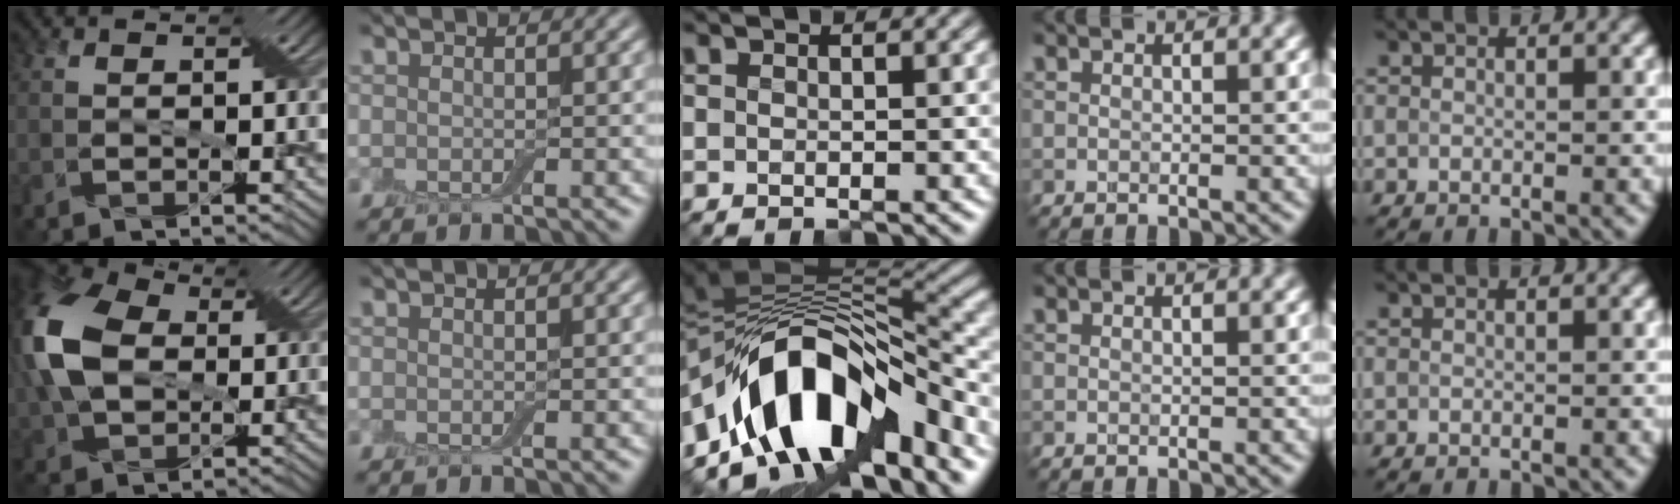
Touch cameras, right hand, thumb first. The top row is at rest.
{"thumb": {"total": 14.1, "force": [1.1, 9.7, 10.2], "torque": [-0.273, 0.010, 0.009]}, "middle": {"total": 12.2, "force": [-5.9, 6.3, 8.6], "torque": [-0.128, 0.011, -0.105]}}